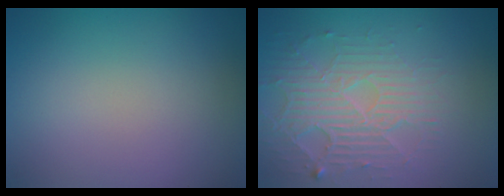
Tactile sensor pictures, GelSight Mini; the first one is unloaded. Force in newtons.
{"total": 3.8, "press": 3.4, "slide": 1.7}